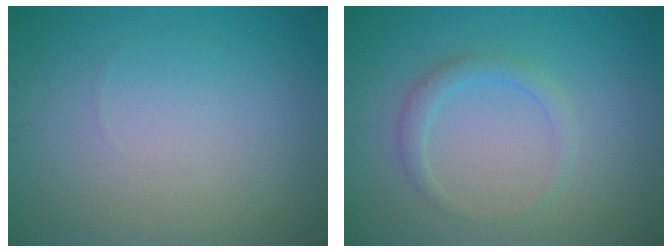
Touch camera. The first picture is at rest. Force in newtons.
{"total": 1.8, "press": 1.8, "slide": 0.1}